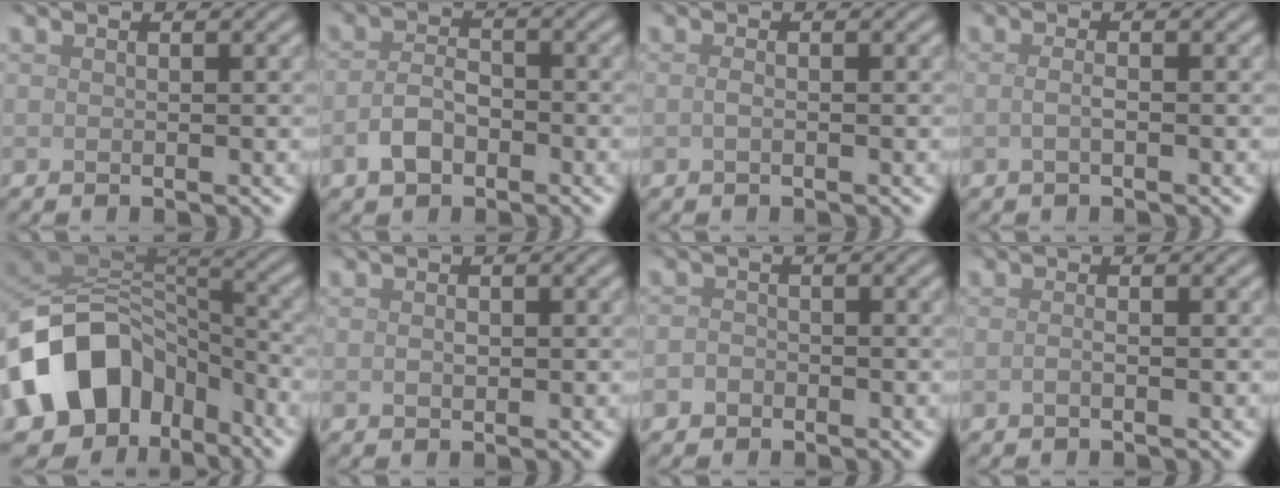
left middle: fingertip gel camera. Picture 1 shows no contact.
{"total": 2.9, "force": [-1.4, 1.8, 1.8], "torque": [-0.035, 0.004, -0.032]}
{"total": 0.7, "force": [-0.3, 0.3, 0.6], "torque": [-0.015, -0.001, -0.006]}
{"total": 1.1, "force": [-0.3, 0.3, 1.0], "torque": [-0.020, 0.000, -0.007]}
{"total": 13.0, "force": [-5.9, 9.7, 6.4], "torque": [-0.126, -0.001, -0.111]}
{"total": 0.8, "force": [0.0, 0.5, 0.6], "torque": [-0.014, -0.002, -0.001]}
{"total": 1.2, "force": [-0.8, 0.9, 0.3], "torque": [-0.004, 0.002, -0.018]}
{"total": 0.8, "force": [-0.4, 0.2, 0.6], "torque": [-0.014, -0.001, -0.008]}